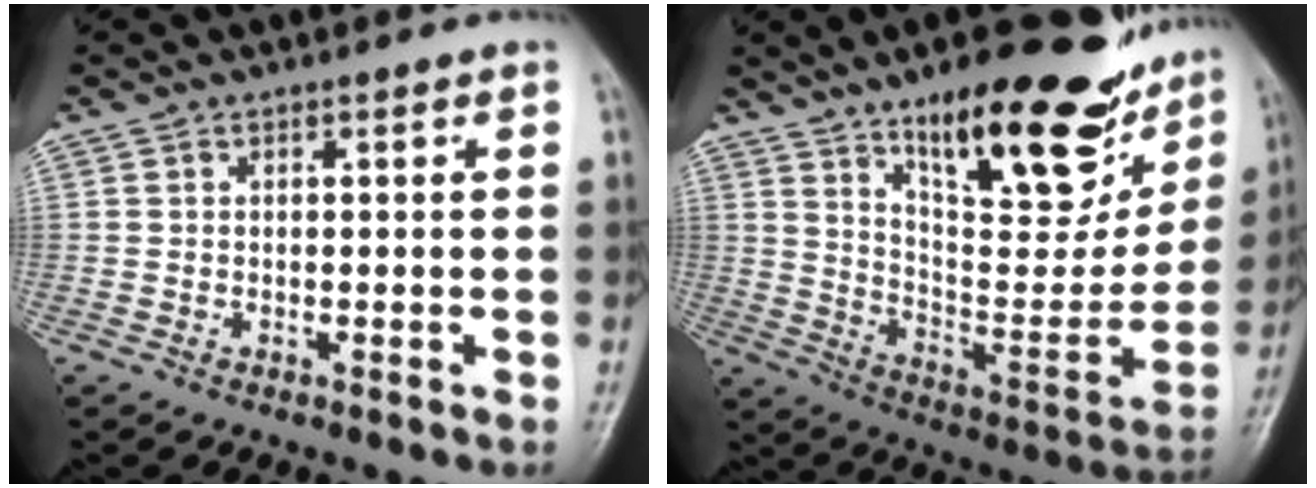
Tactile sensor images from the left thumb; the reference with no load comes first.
{"total": 28.2, "force": [17.2, 10.4, 19.8], "torque": [-0.234, -0.069, 0.265]}